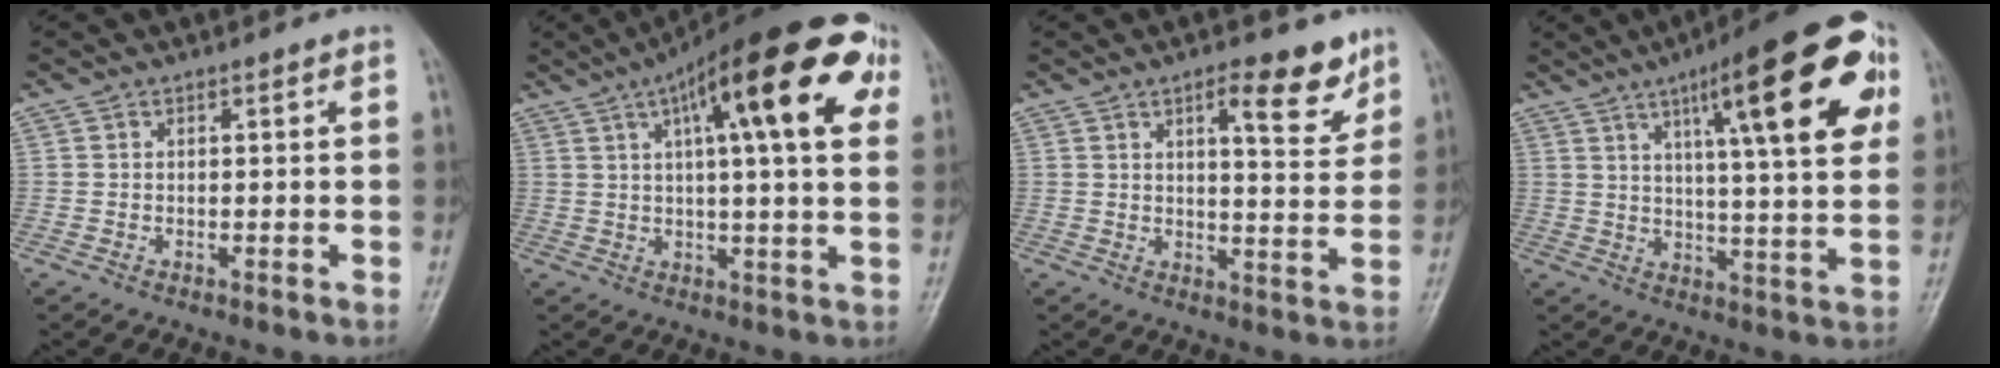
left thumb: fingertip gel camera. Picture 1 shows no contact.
{"total": 23.0, "force": [8.9, 6.2, 20.3], "torque": [-0.287, 0.021, 0.121]}
{"total": 8.6, "force": [5.2, 2.8, 6.2], "torque": [-0.065, -0.031, 0.072]}
{"total": 22.7, "force": [9.2, 5.3, 20.1], "torque": [-0.255, -0.007, 0.124]}